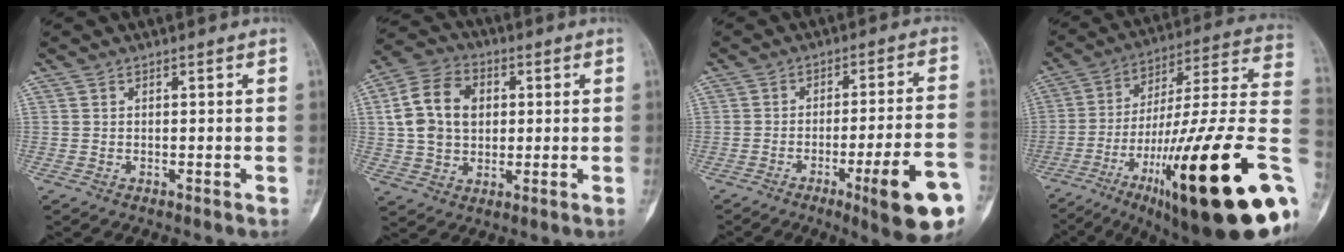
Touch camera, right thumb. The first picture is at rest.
{"total": 12.3, "force": [1.8, 9.2, 7.9], "torque": [-0.130, 0.014, 0.029]}
{"total": 14.6, "force": [-6.5, 2.0, 12.9], "torque": [-0.171, 0.020, -0.084]}
{"total": 35.4, "force": [-11.5, 7.0, 32.7], "torque": [-0.447, 0.041, -0.178]}